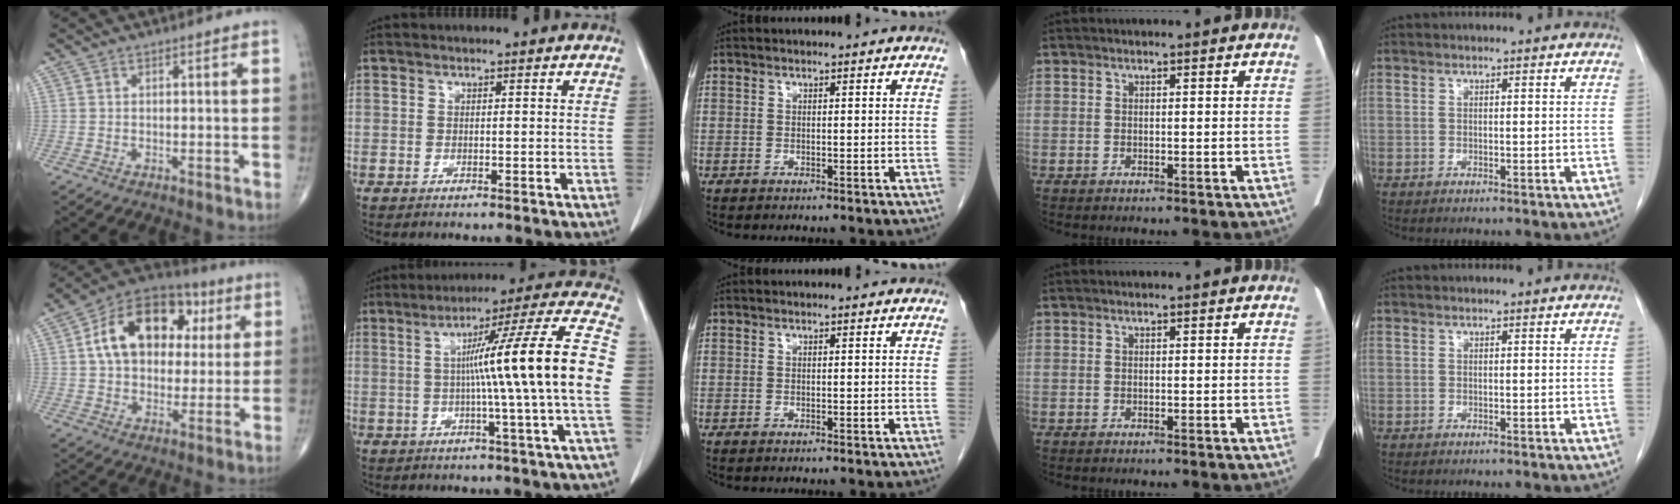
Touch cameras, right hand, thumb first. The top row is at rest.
{"thumb": {"total": 18.9, "force": [4.4, 13.0, 12.9], "torque": [-0.177, 0.016, 0.066]}, "index": {"total": 18.6, "force": [-0.4, -2.7, 18.4], "torque": [-0.260, 0.008, -0.021]}}